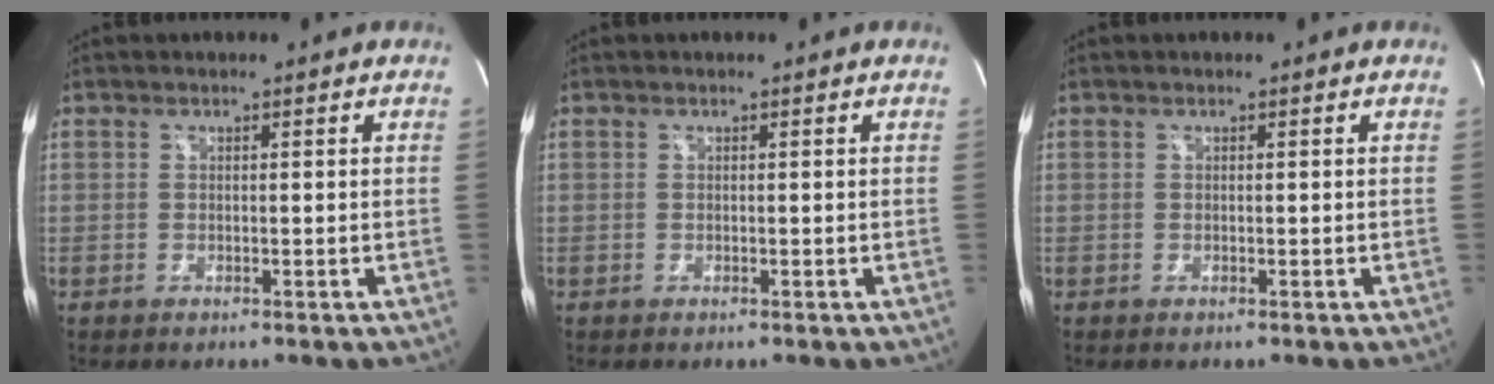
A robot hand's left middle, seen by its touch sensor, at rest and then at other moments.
{"total": 0.0}
{"total": 0.0}